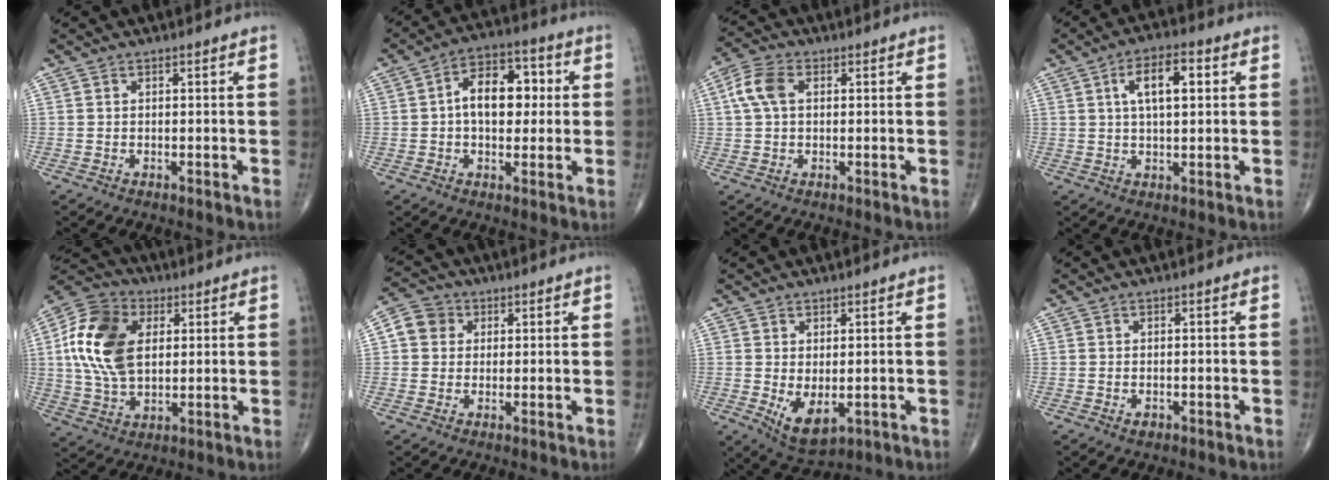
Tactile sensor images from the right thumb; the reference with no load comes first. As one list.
[{"total": 11.4, "force": [1.1, 7.1, 8.8], "torque": [-0.110, 0.024, 0.010]}, {"total": 6.3, "force": [1.3, 4.0, 4.6], "torque": [-0.104, 0.016, 0.022]}, {"total": 8.2, "force": [2.3, 3.5, 7.1], "torque": [-0.111, 0.009, 0.034]}, {"total": 16.6, "force": [3.2, 10.8, 12.2], "torque": [-0.230, 0.003, 0.053]}, {"total": 5.7, "force": [1.2, 5.2, 2.1], "torque": [-0.020, 0.008, 0.012]}, {"total": 6.3, "force": [-1.0, 3.3, 5.3], "torque": [-0.079, -0.012, 0.001]}, {"total": 1.1, "force": [-0.5, 0.8, 0.6], "torque": [-0.007, 0.003, -0.005]}]